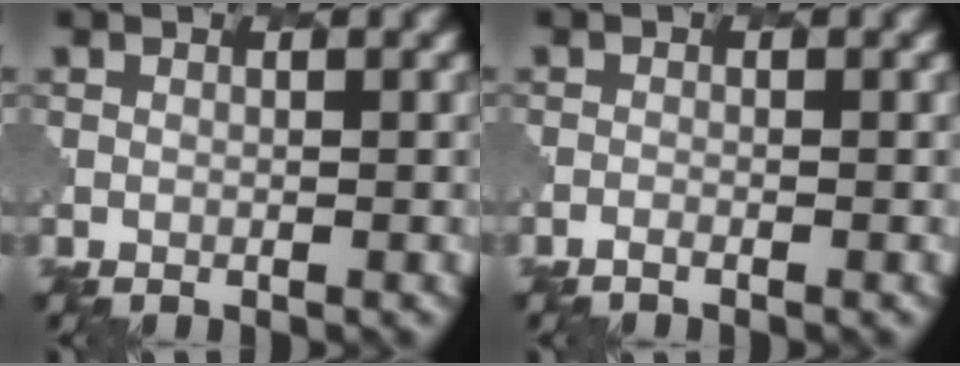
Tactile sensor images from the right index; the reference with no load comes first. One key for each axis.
{"total": 0.6, "fx": -0.6, "fy": 0.2, "fz": 0.2, "tx": -0.001, "ty": -0.002, "tz": -0.015}